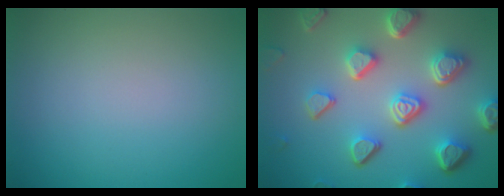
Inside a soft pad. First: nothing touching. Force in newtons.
{"total": 7.4, "press": 5.6, "slide": 4.8}